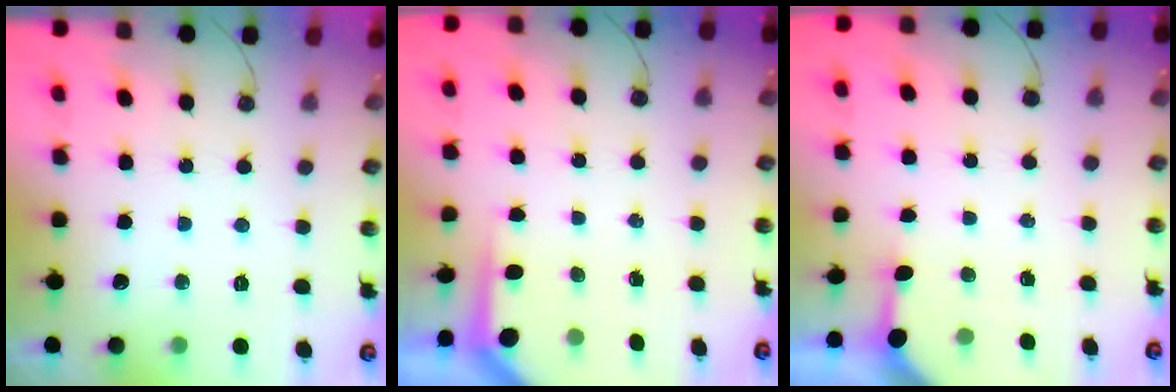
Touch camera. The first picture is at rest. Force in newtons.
{"total": 3.8, "press": 3.8, "slide": 0.4}
{"total": 2.8, "press": 2.8, "slide": 0.3}